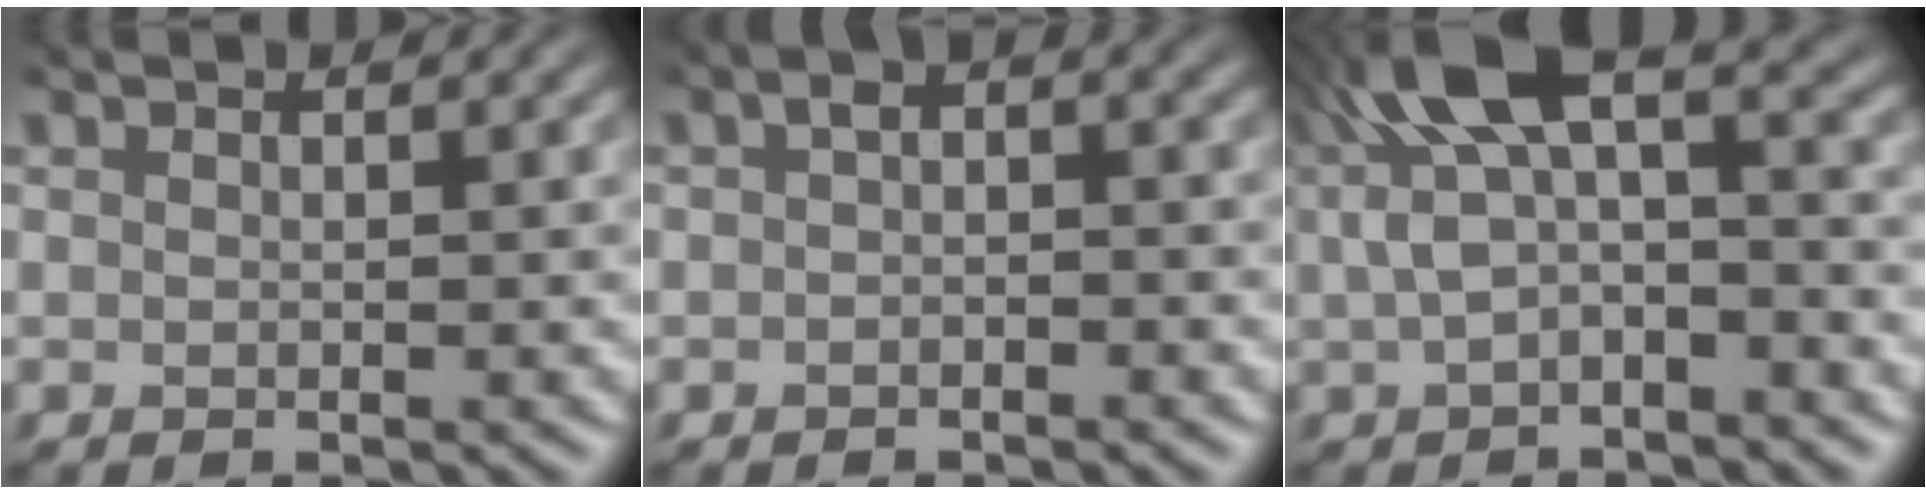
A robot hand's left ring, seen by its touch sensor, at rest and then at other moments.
{"total": 1.9, "force": [-0.5, 1.2, 1.5], "torque": [-0.029, 0.007, -0.006]}
{"total": 8.6, "force": [1.6, 4.4, 7.2], "torque": [-0.165, 0.016, 0.029]}